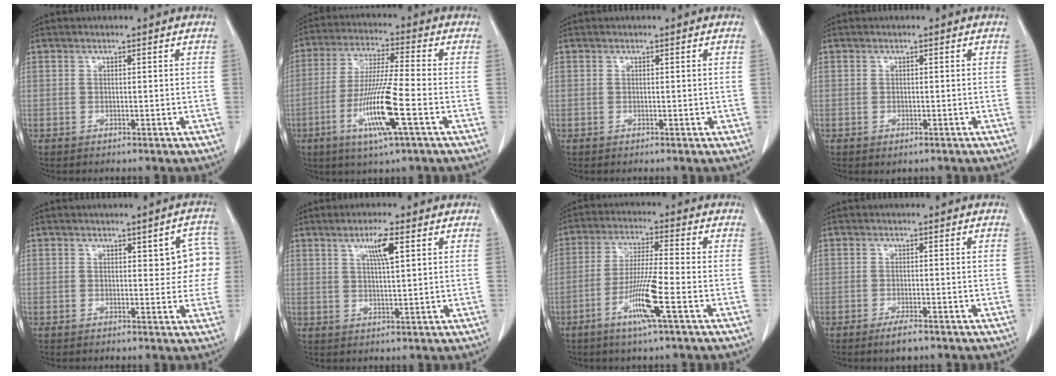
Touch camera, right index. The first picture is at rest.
{"total": 12.4, "force": [-4.3, -0.1, 11.6], "torque": [-0.231, -0.019, -0.084]}
{"total": 0.7, "force": [-0.1, 0.3, 0.6], "torque": [-0.011, -0.002, 0.002]}
{"total": 0.8, "force": [-0.5, 0.4, 0.5], "torque": [-0.011, -0.002, -0.002]}
{"total": 5.6, "force": [1.1, 2.4, 4.9], "torque": [-0.038, 0.017, 0.011]}
{"total": 4.6, "force": [2.0, 0.2, 4.1], "torque": [-0.072, -0.001, 0.035]}
{"total": 9.2, "force": [-3.9, -0.5, 8.3], "torque": [-0.163, -0.015, -0.078]}
{"total": 2.9, "force": [-2.1, 0.5, 2.0], "torque": [-0.038, -0.005, -0.035]}